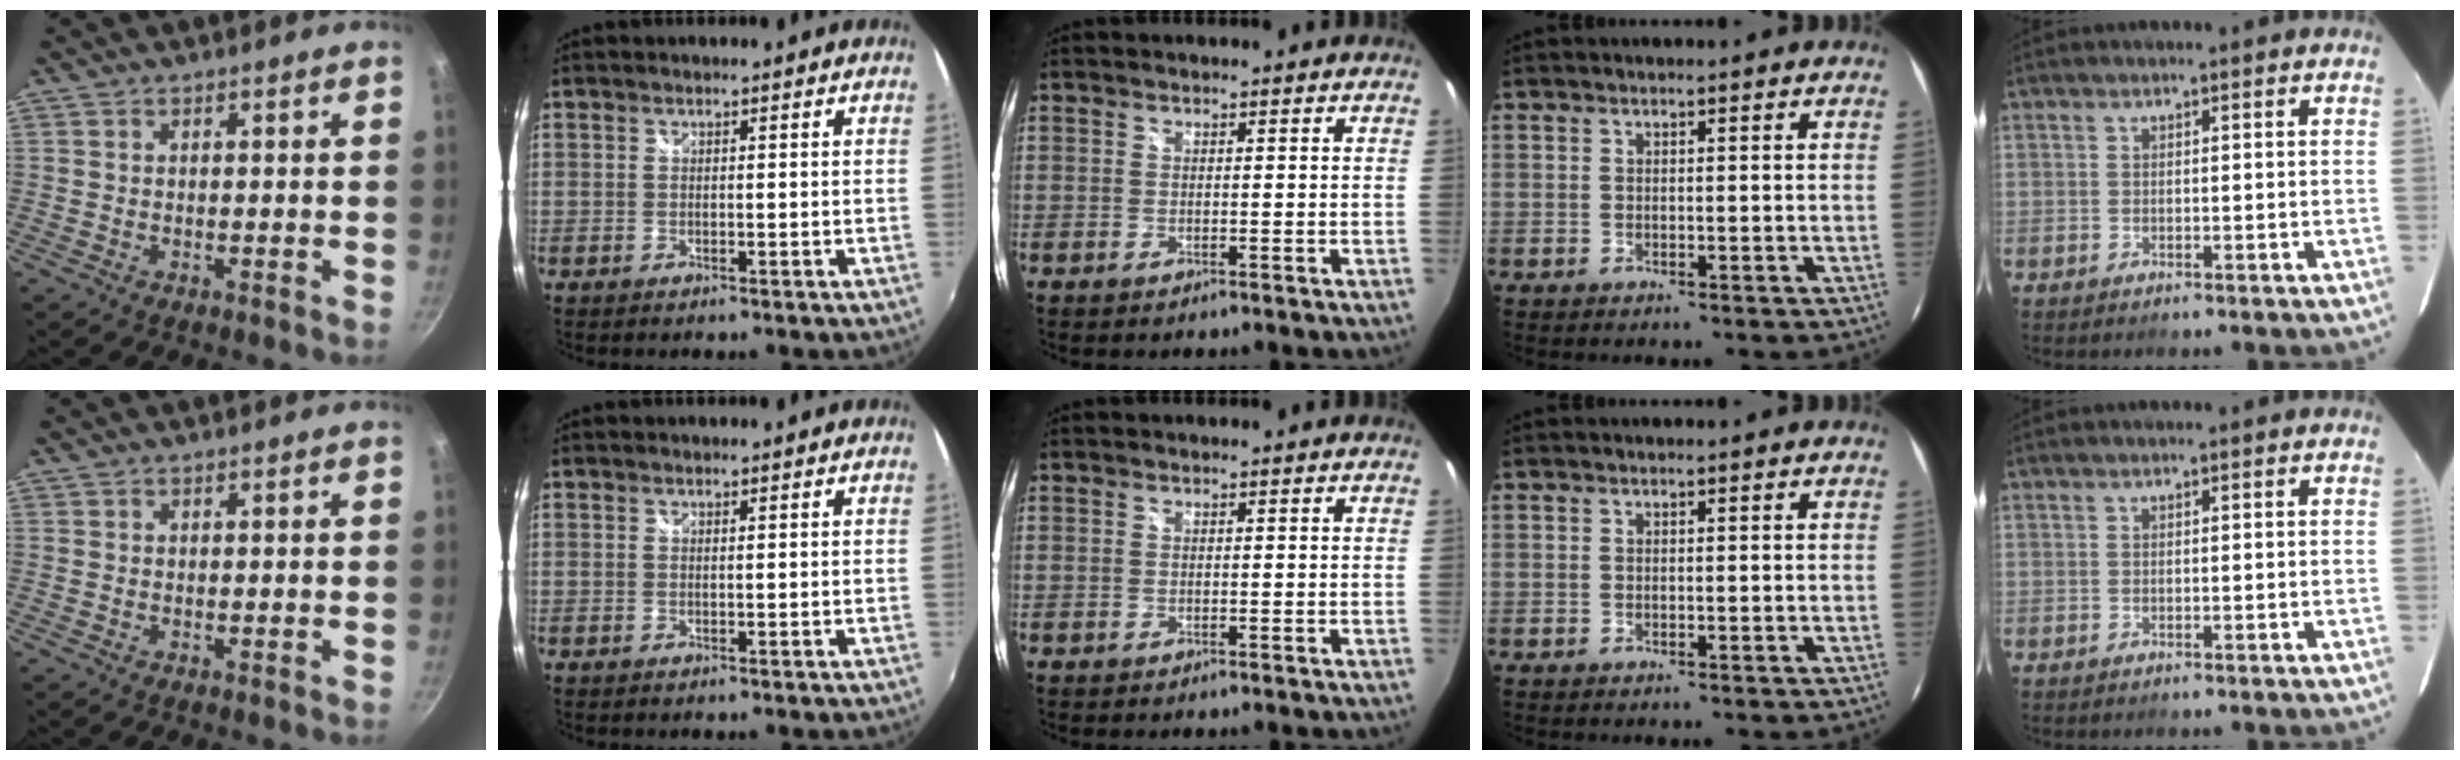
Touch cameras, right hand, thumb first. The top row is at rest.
{}